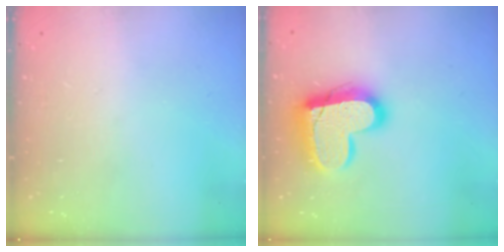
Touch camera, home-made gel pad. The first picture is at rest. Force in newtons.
{"total": 17.2, "press": 17.2, "slide": 1.3}